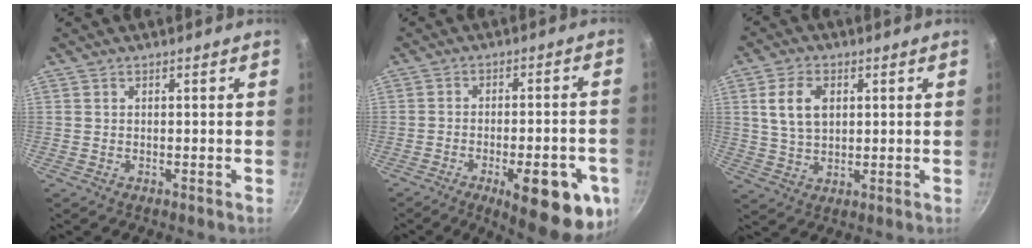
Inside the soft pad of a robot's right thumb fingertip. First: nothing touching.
{"total": 17.6, "force": [-7.9, 5.9, 14.6], "torque": [-0.146, 0.025, -0.096]}
{"total": 8.2, "force": [2.2, 5.2, 5.8], "torque": [-0.102, -0.004, 0.045]}